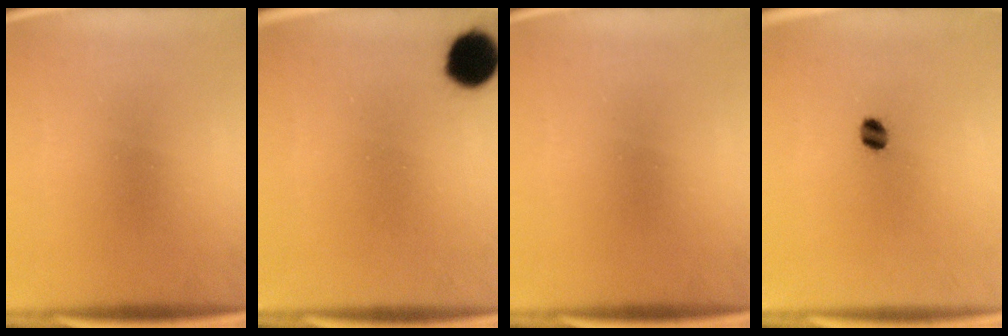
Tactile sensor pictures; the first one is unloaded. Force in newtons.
{"total": 9.9}
{"total": 0.0}
{"total": 2.8}